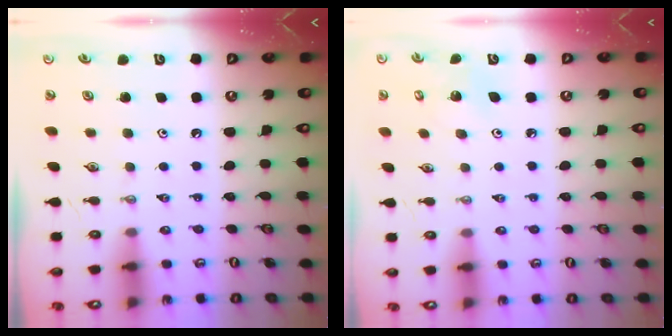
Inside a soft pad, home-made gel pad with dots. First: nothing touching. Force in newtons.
{"total": 5.0, "press": 5.0, "slide": 0.5}